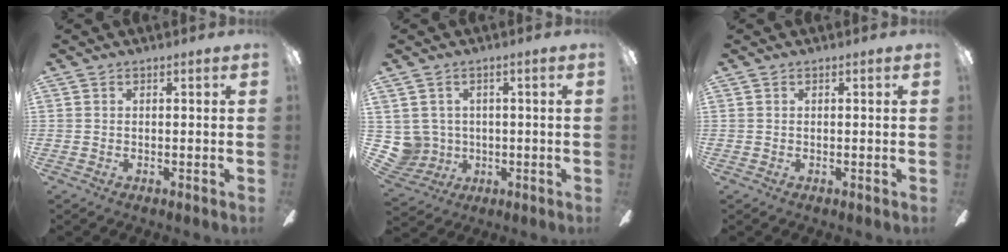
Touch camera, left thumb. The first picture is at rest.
{"total": 5.9, "force": [1.1, 5.8, 0.4], "torque": [-0.043, -0.008, 0.025]}
{"total": 0.0}